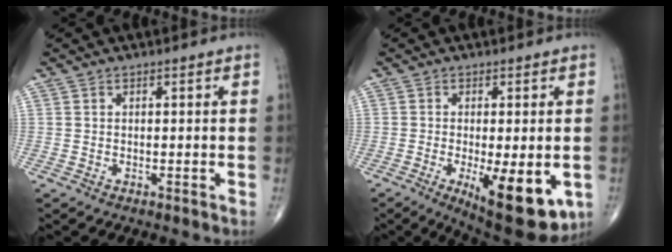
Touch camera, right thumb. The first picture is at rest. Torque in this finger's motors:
{"motor_torque": [1.06, 0.96, 0.13, -0.25, 0.32]}